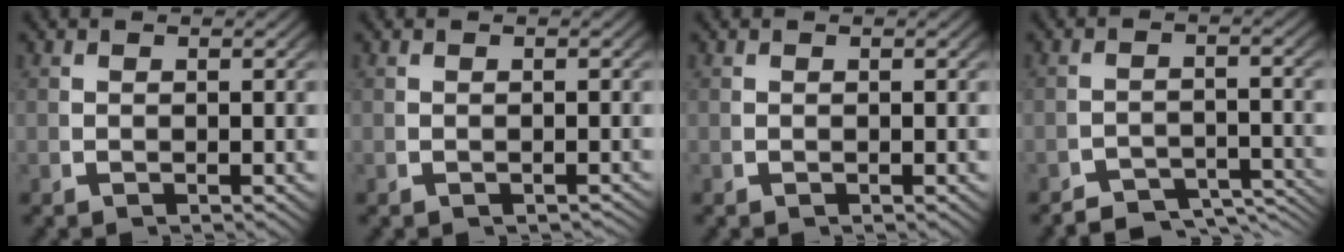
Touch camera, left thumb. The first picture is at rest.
{"total": 0.9, "force": [-0.8, 0.2, 0.2], "torque": [-0.001, 0.001, -0.012]}
{"total": 0.0}
{"total": 4.4, "force": [-3.5, 1.8, 2.1], "torque": [-0.017, -0.013, -0.065]}